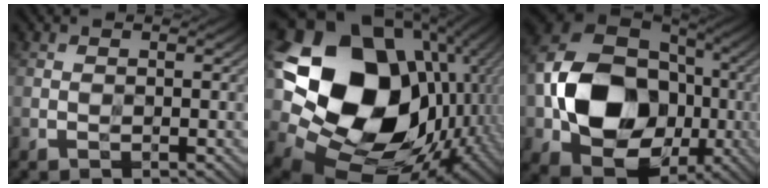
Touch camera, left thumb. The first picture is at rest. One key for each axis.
{"total": 23.3, "fx": 3.4, "fy": 17.8, "fz": 14.6, "tx": -0.329, "ty": -0.041, "tz": 0.102}
{"total": 16.6, "fx": -2.2, "fy": 12.8, "fz": 10.2, "tx": -0.208, "ty": -0.024, "tz": -0.037}